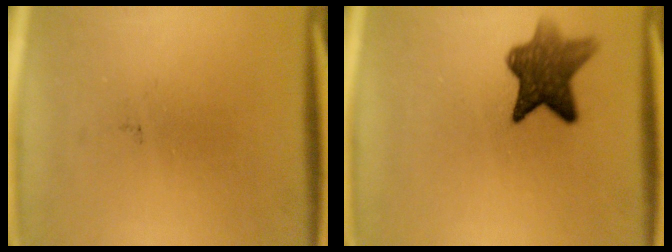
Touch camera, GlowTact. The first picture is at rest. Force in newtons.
{"total": 8.3}